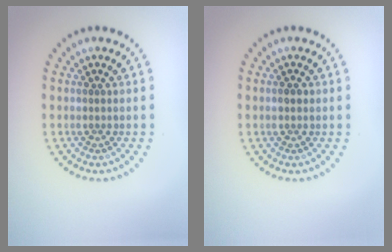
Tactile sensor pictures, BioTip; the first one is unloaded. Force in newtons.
{"total": 1.2, "press": 1.2, "slide": 0.1}